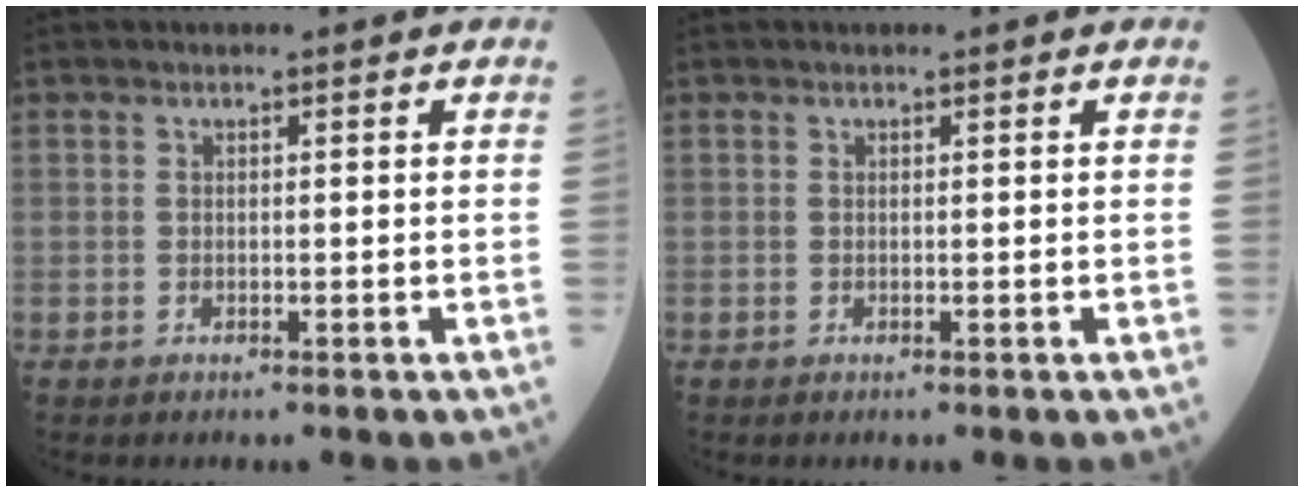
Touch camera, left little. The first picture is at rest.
{"total": 0.0}